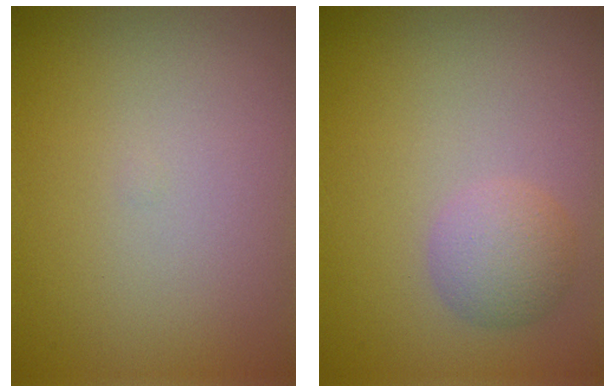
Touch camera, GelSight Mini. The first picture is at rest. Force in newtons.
{"total": 2.4, "press": 2.4, "slide": 0.1}